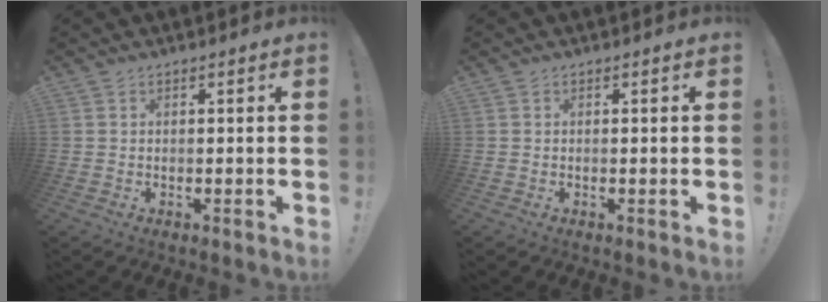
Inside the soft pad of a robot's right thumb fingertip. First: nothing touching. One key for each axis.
{"total": 0.0}